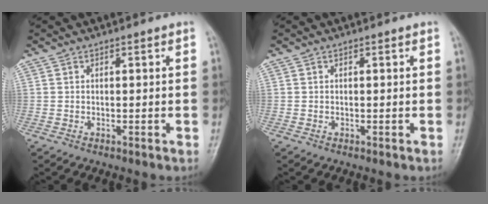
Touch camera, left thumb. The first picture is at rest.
{"total": 0.0}